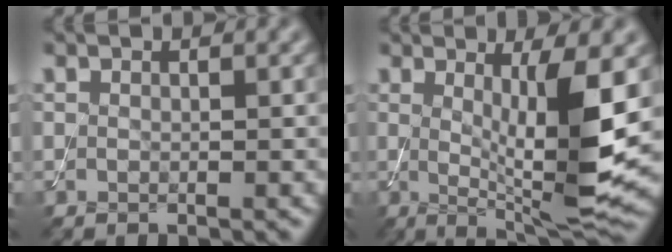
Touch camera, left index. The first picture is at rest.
{"total": 8.3, "force": [0.9, 1.6, 8.1], "torque": [-0.125, -0.022, 0.026]}